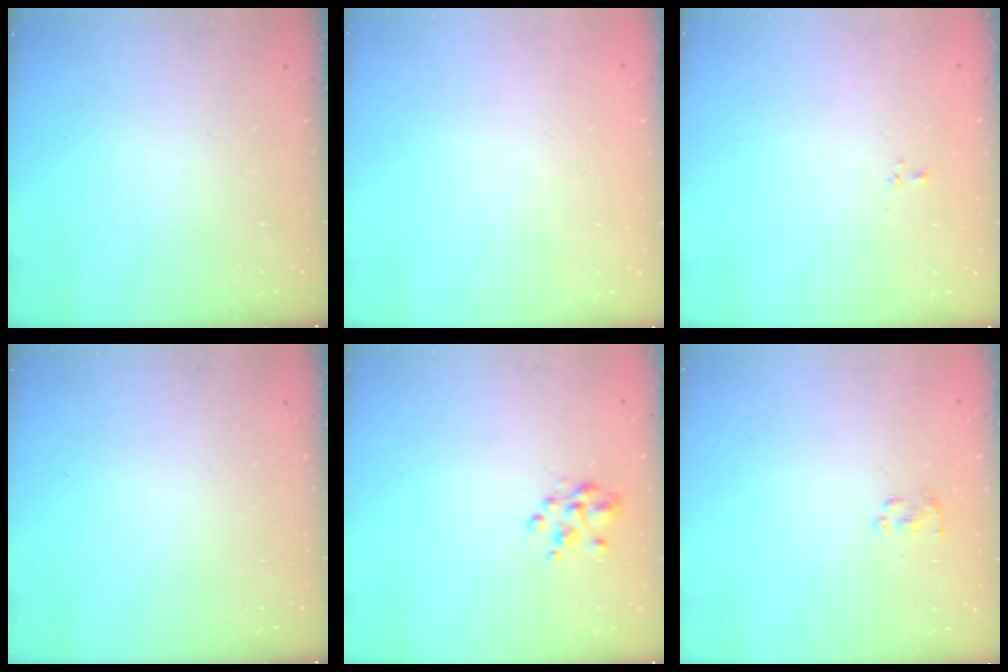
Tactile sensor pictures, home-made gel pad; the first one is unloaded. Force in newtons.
{"total": 1.7, "press": 1.6, "slide": 0.2}
{"total": 2.2, "press": 2.0, "slide": 0.9}
{"total": 0.0}
{"total": 3.4, "press": 3.2, "slide": 1.1}
{"total": 1.4, "press": 1.3, "slide": 0.6}